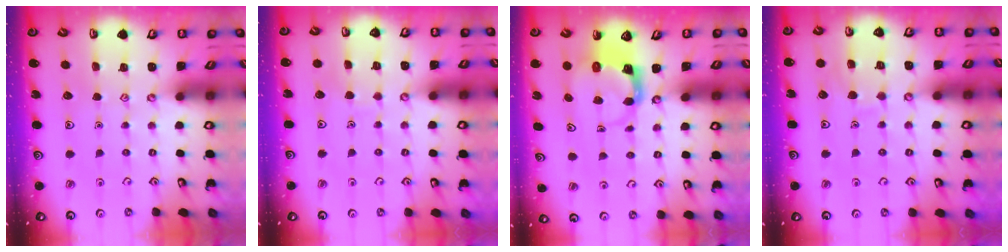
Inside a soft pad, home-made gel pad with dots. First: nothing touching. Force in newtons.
{"total": 2.5, "press": 2.5, "slide": 0.2}
{"total": 3.9, "press": 3.9, "slide": 0.6}
{"total": 5.8, "press": 5.8, "slide": 0.6}